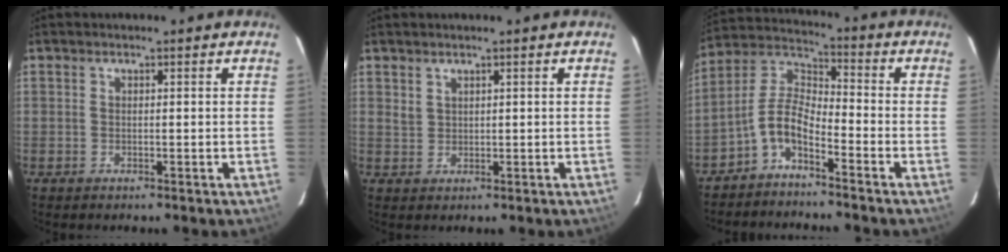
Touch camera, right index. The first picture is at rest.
{"total": 1.5, "force": [1.2, 0.9, 0.3], "torque": [-0.002, 0.003, 0.023]}
{"total": 7.0, "force": [-4.5, 2.4, 4.8], "torque": [-0.117, 0.022, -0.097]}